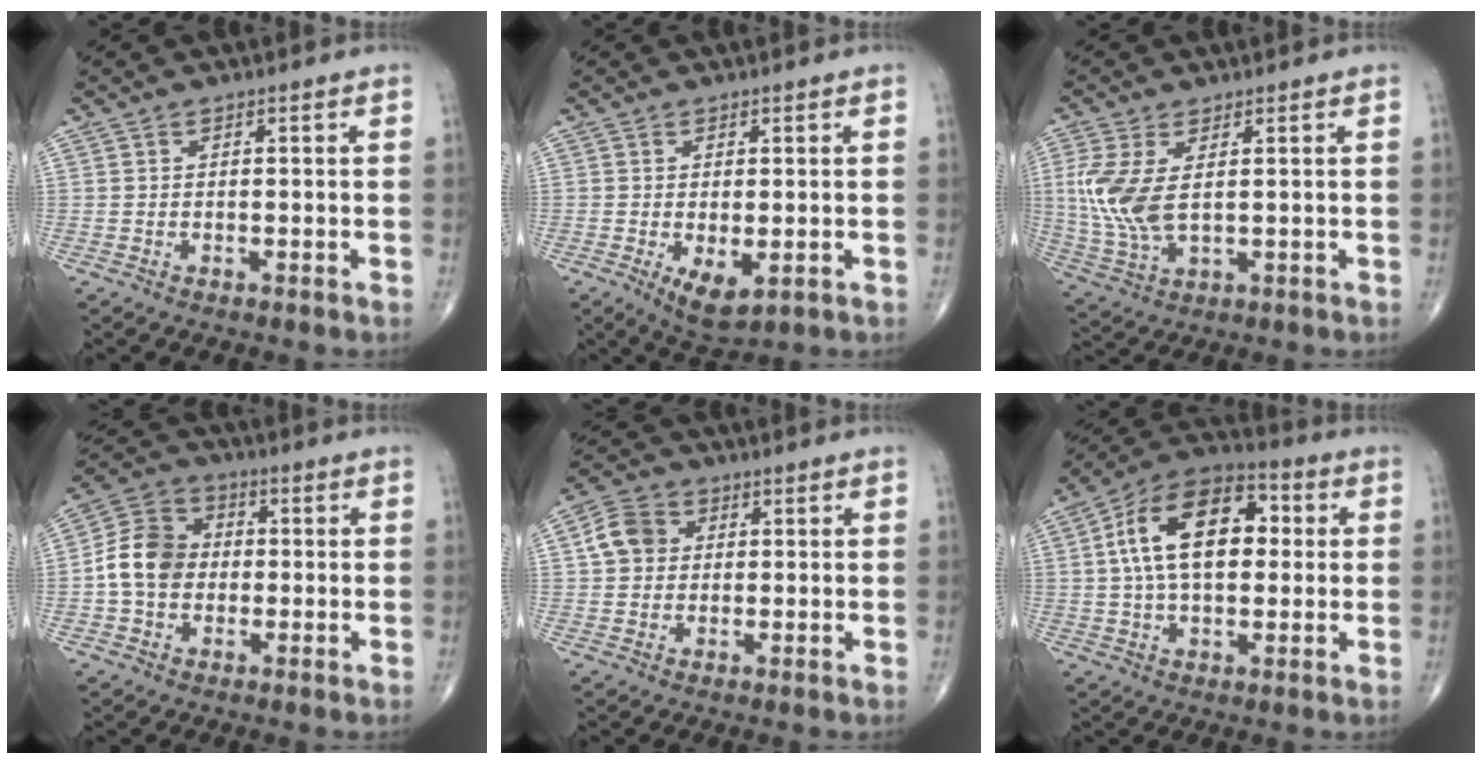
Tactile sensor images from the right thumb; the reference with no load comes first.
{"total": 5.8, "force": [-1.5, 2.7, 4.9], "torque": [-0.080, -0.016, -0.015]}
{"total": 10.0, "force": [1.5, 5.1, 8.5], "torque": [-0.201, -0.007, 0.041]}
{"total": 10.0, "force": [-0.7, 8.1, 5.7], "torque": [-0.091, 0.029, -0.024]}
{"total": 6.6, "force": [1.1, 5.6, 3.2], "torque": [-0.049, 0.010, 0.011]}
{"total": 17.9, "force": [2.8, 10.4, 14.3], "torque": [-0.222, 0.026, 0.039]}